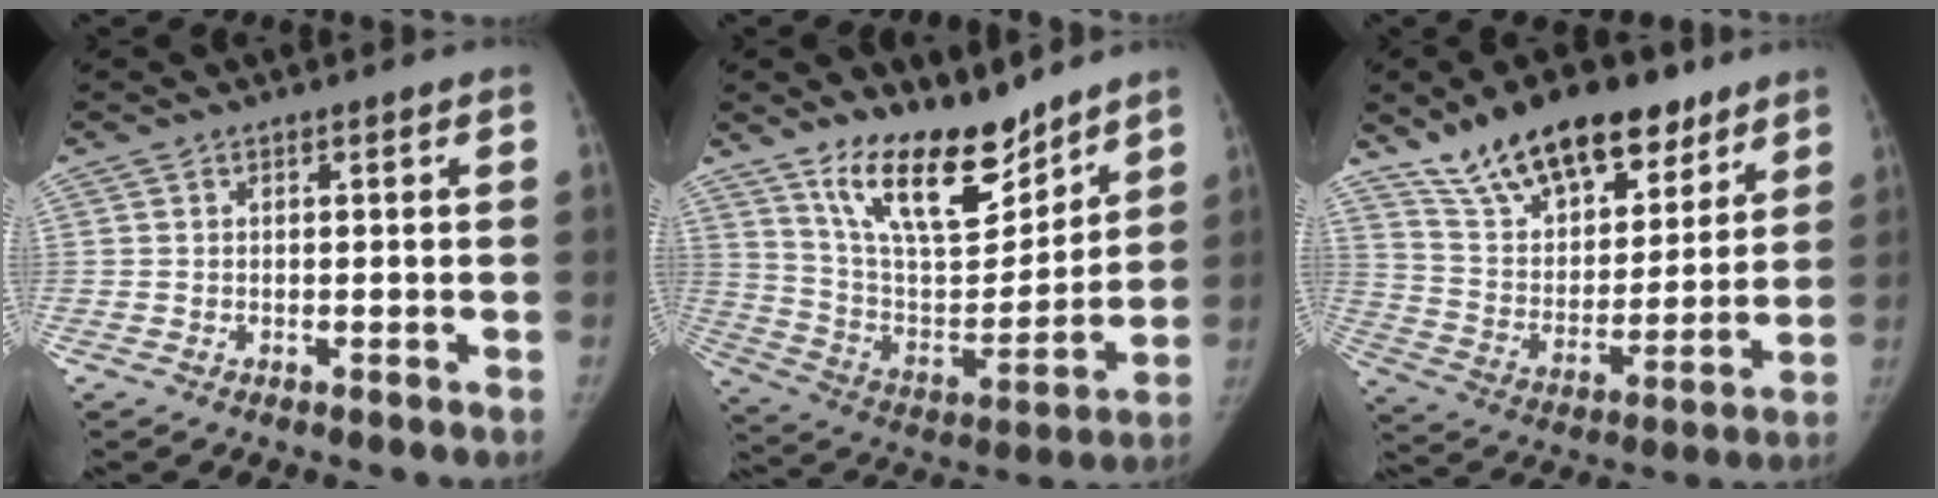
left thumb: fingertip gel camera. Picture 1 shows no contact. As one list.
[{"total": 18.4, "force": [13.6, 7.2, 10.1], "torque": [-0.127, -0.089, 0.246]}, {"total": 22.2, "force": [15.4, 10.4, 12.1], "torque": [-0.158, -0.052, 0.264]}]